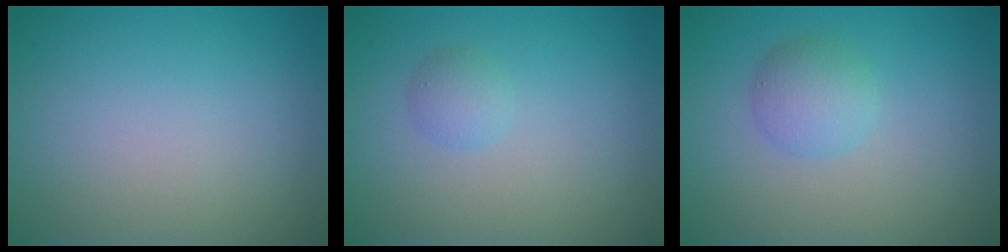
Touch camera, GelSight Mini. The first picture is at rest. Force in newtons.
{"total": 1.3, "press": 1.3, "slide": 0.1}
{"total": 2.5, "press": 2.5, "slide": 0.1}